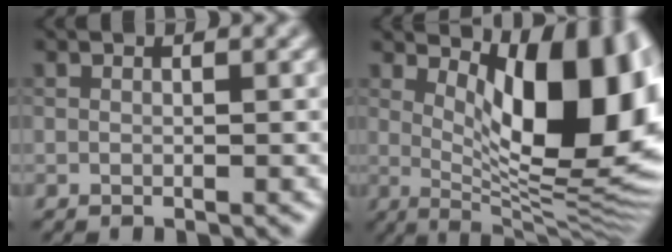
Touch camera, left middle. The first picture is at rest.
{"total": 13.3, "force": [3.6, 5.1, 11.8], "torque": [-0.144, -0.003, 0.057]}